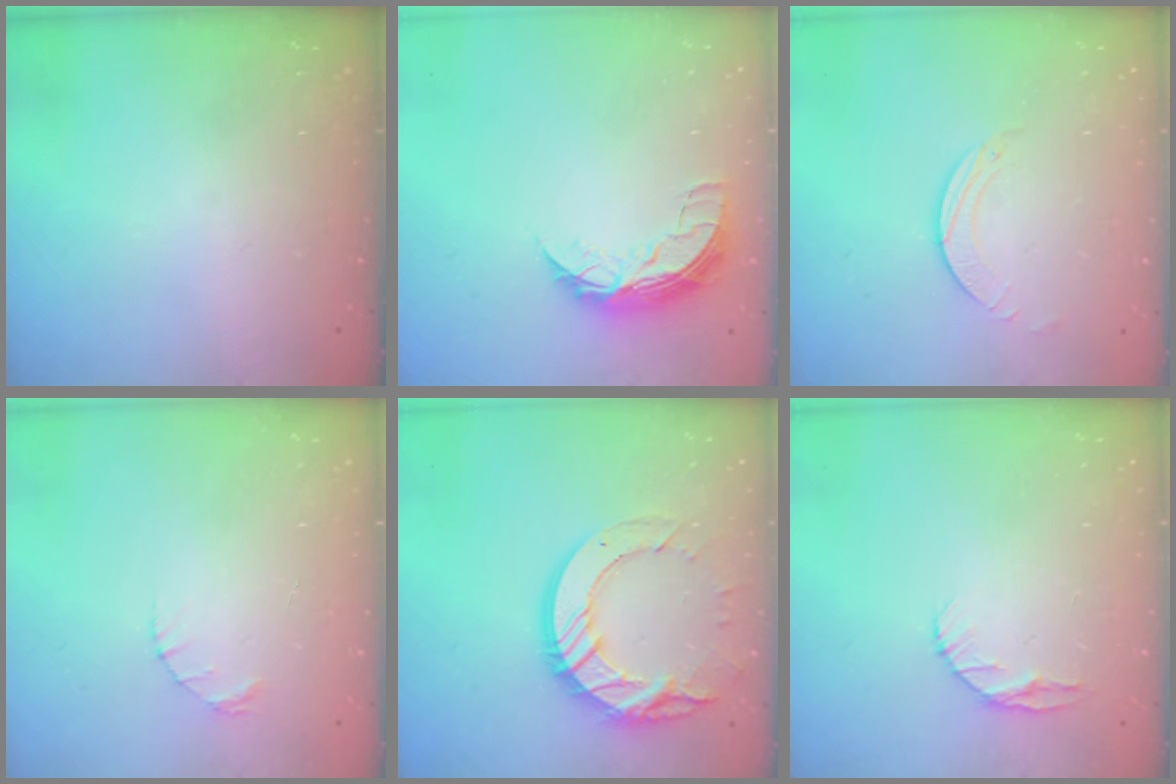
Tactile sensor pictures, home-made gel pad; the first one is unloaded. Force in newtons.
{"total": 7.9, "press": 7.9, "slide": 0.6}
{"total": 2.0, "press": 2.0, "slide": 0.2}
{"total": 1.4, "press": 1.4, "slide": 0.2}
{"total": 15.9, "press": 15.8, "slide": 1.5}
{"total": 5.8, "press": 5.7, "slide": 0.8}